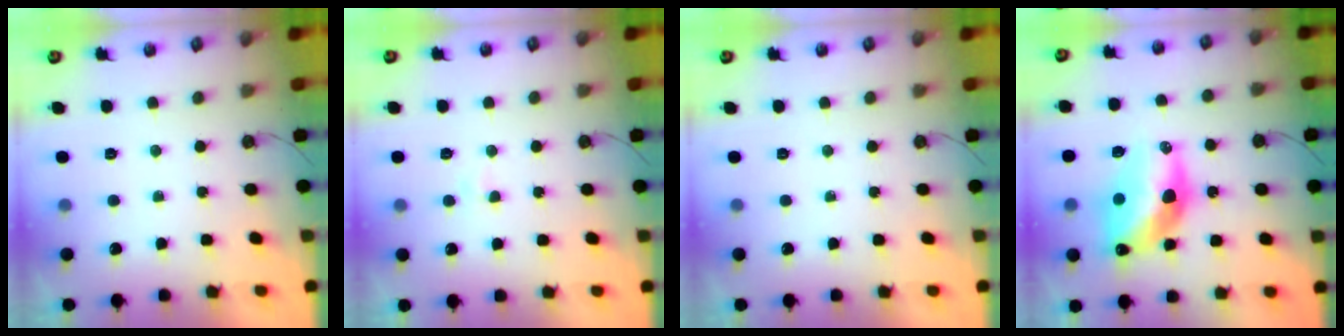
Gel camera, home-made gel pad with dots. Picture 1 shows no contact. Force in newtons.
{"total": 3.8, "press": 1.6, "slide": 3.4}
{"total": 0.0}
{"total": 14.6, "press": 14.6, "slide": 1.3}